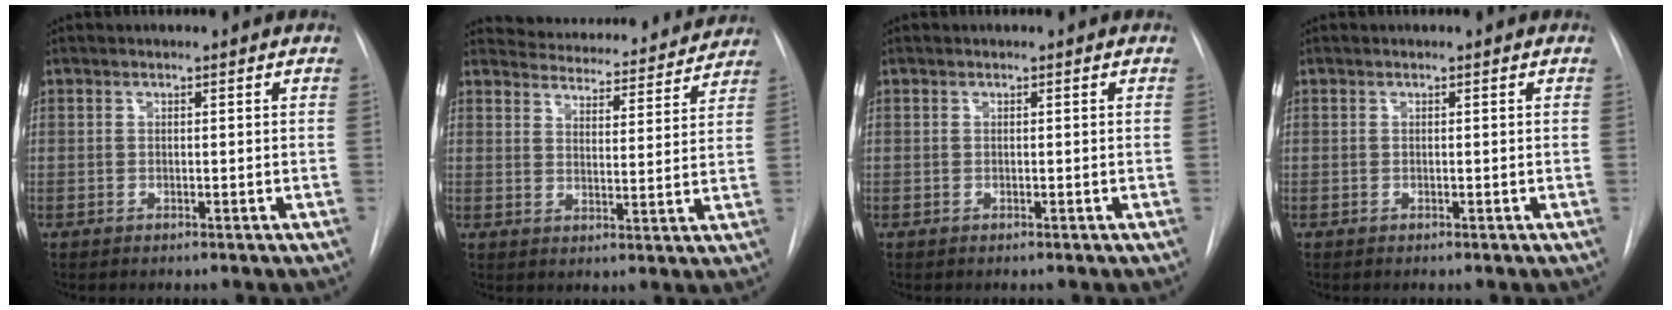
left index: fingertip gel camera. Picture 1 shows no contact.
{"total": 17.3, "force": [16.7, 3.5, 3.1], "torque": [-0.032, -0.007, 0.205]}
{"total": 0.0}
{"total": 0.0}